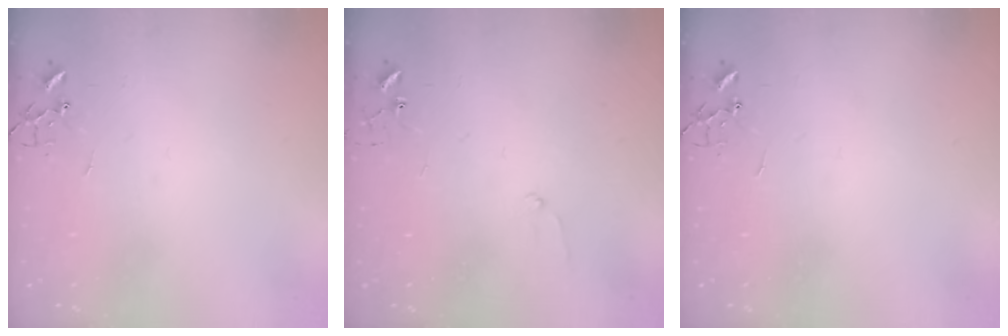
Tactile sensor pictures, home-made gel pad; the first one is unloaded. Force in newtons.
{"total": 6.6, "press": 6.6, "slide": 0.8}
{"total": 0.0}